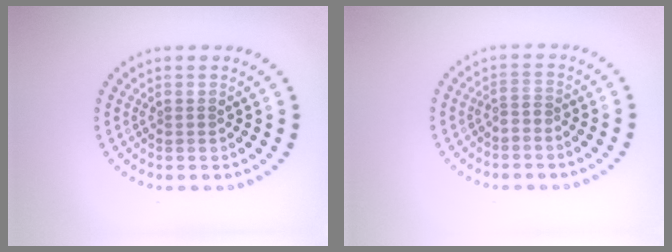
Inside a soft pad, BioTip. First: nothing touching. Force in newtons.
{"total": 0.8, "press": 0.4, "slide": 0.7}